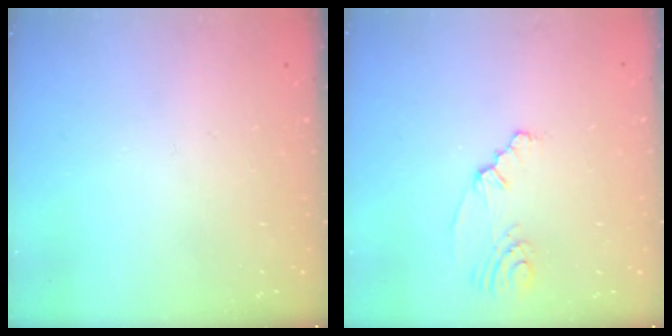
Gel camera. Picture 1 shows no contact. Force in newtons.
{"total": 2.4, "press": 2.1, "slide": 1.2}